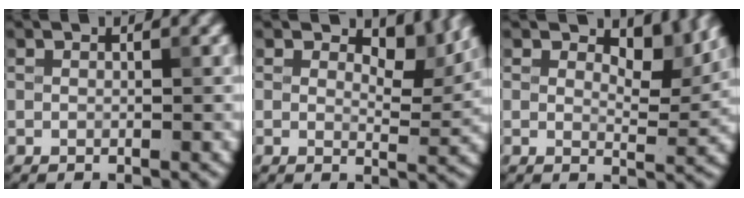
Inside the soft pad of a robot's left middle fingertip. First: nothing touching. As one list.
[{"total": 4.5, "force": [2.6, 2.1, 2.9], "torque": [-0.041, -0.006, 0.034]}, {"total": 4.2, "force": [2.6, 1.9, 2.8], "torque": [-0.039, -0.007, 0.033]}]